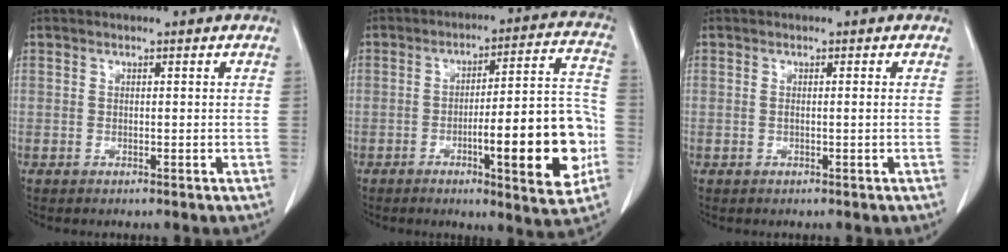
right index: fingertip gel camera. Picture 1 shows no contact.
{"total": 17.1, "force": [-4.7, 2.6, 16.2], "torque": [-0.208, 0.016, -0.060]}
{"total": 0.7, "force": [-0.1, -0.2, 0.7], "torque": [-0.013, -0.001, -0.001]}